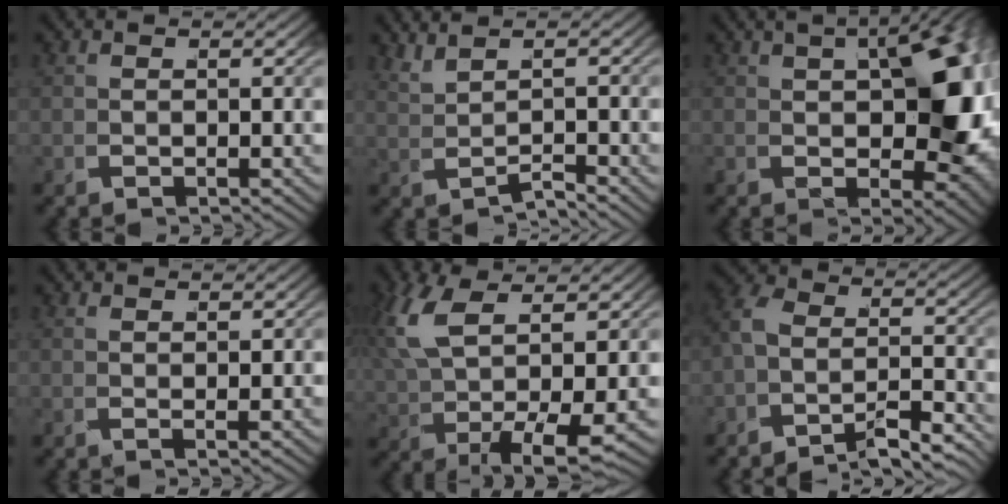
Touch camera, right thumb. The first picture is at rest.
{"total": 1.2, "force": [0.8, -0.3, 0.8], "torque": [-0.005, 0.017, 0.013]}
{"total": 12.9, "force": [0.3, 7.2, 10.7], "torque": [-0.135, -0.032, 0.030]}
{"total": 0.6, "force": [0.5, -0.4, 0.1], "torque": [-0.003, 0.007, 0.008]}
{"total": 6.7, "force": [1.0, 3.1, 5.9], "torque": [-0.144, -0.016, 0.039]}
{"total": 4.5, "force": [-3.0, 2.3, 2.4], "torque": [-0.049, -0.007, -0.052]}